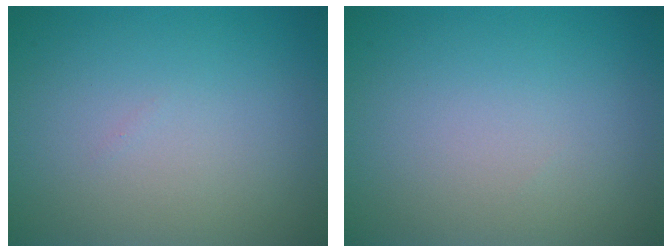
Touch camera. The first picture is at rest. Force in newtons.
{"total": 0.0}